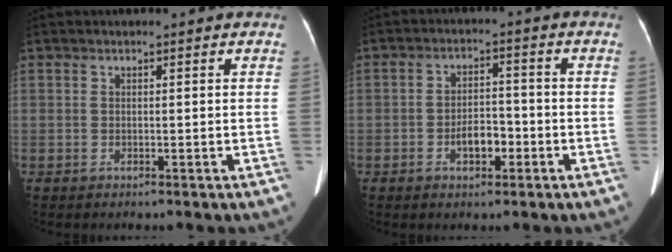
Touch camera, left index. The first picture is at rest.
{"total": 4.4, "force": [-2.3, 2.0, 3.2], "torque": [-0.052, 0.001, -0.035]}